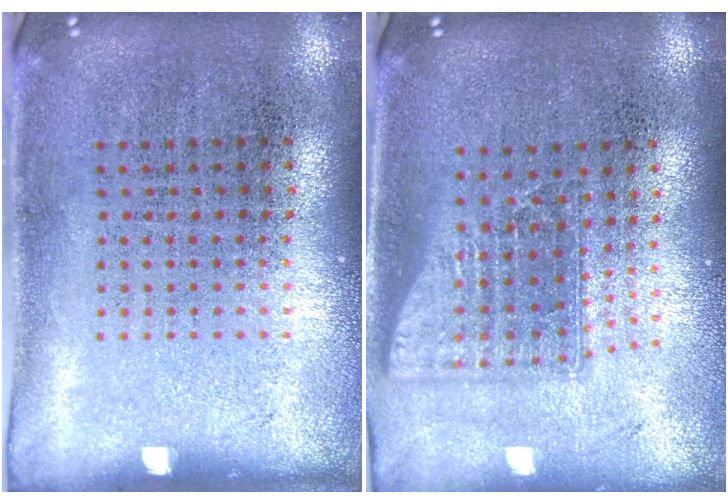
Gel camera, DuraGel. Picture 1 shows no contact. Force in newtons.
{"total": 1.5, "press": 1.2, "slide": 1.0}